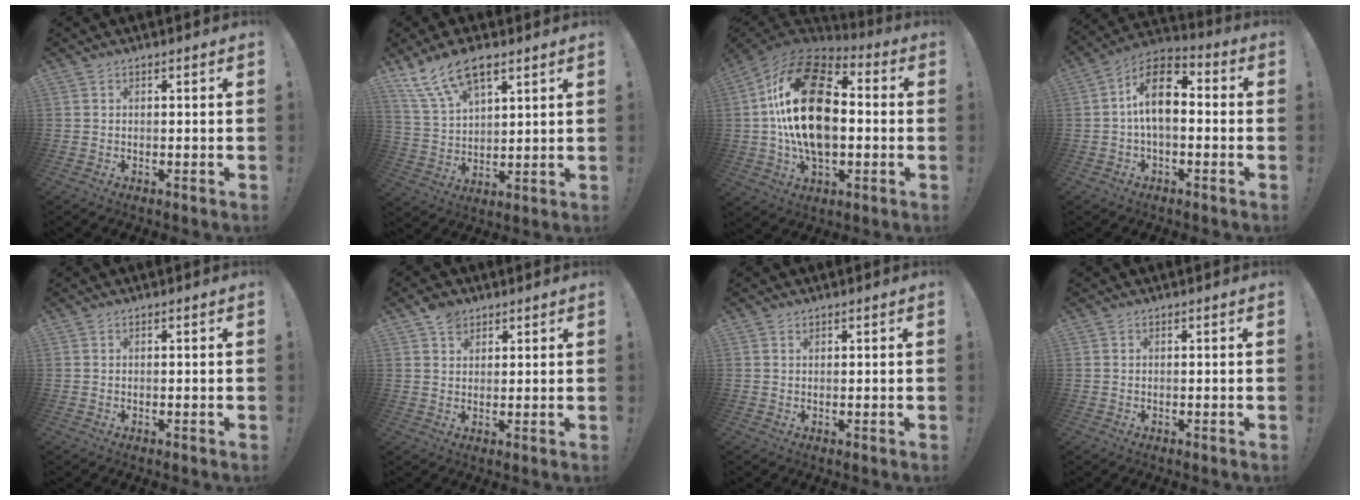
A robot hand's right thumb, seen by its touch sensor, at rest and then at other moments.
{"total": 13.4, "force": [8.7, 6.3, 8.0], "torque": [-0.151, -0.034, 0.164]}
{"total": 26.7, "force": [1.6, 16.4, 21.0], "torque": [-0.396, 0.018, 0.028]}
{"total": 12.3, "force": [0.9, 7.3, 9.8], "torque": [-0.180, 0.011, 0.017]}
{"total": 0.0}
{"total": 4.7, "force": [3.1, 3.2, 1.5], "torque": [-0.018, -0.011, 0.057]}
{"total": 0.6, "force": [0.6, 0.2, 0.1], "torque": [0.003, -0.002, 0.011]}
{"total": 0.0}